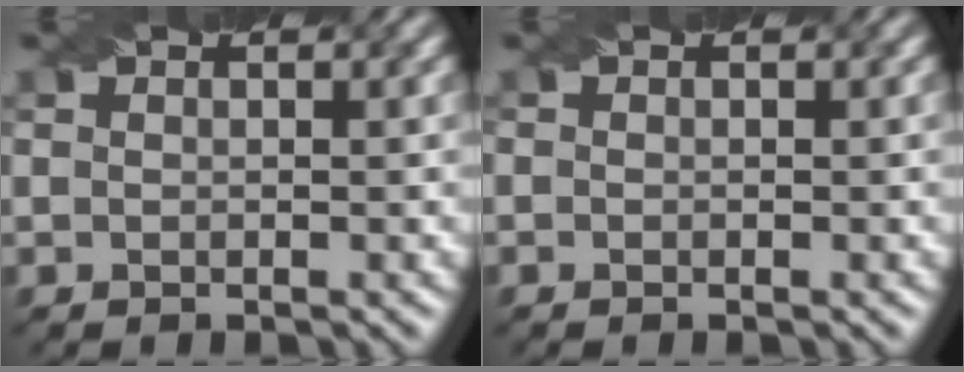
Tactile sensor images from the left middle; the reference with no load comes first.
{"total": 0.0}